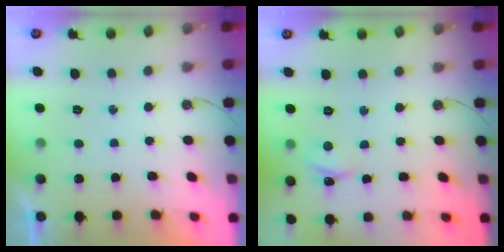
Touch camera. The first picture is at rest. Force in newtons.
{"total": 2.5, "press": 2.5, "slide": 0.4}